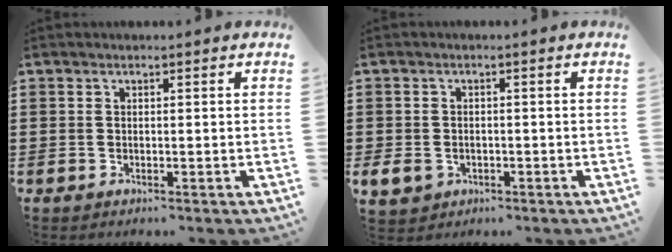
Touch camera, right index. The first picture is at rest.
{"total": 2.3, "force": [-0.9, 1.9, 1.0], "torque": [-0.038, -0.004, -0.022]}